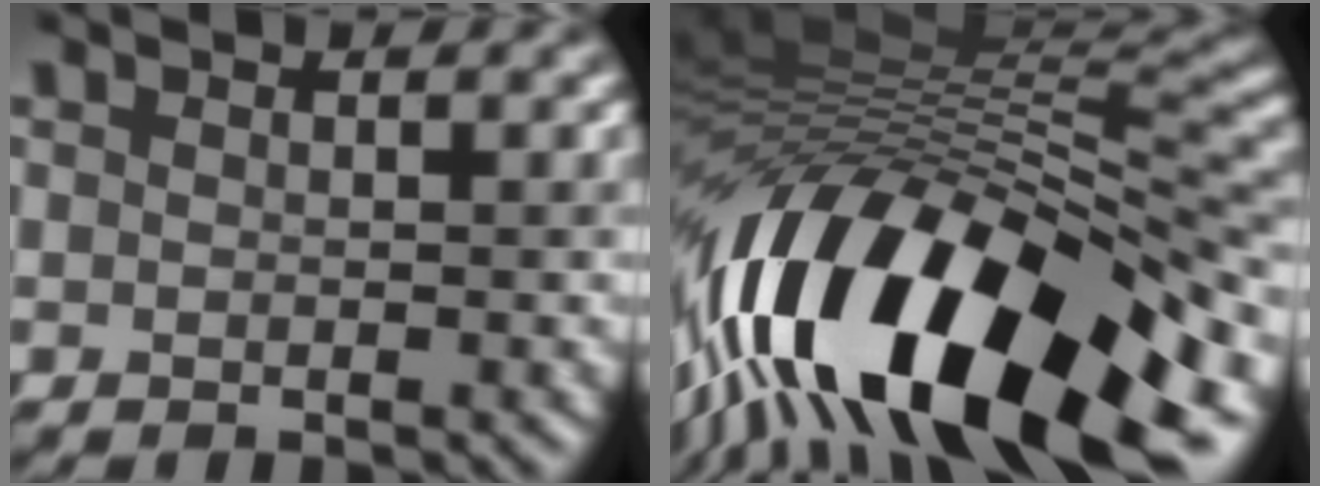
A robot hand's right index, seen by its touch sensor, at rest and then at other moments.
{"total": 17.4, "force": [-8.1, 6.5, 13.9], "torque": [-0.241, 0.011, -0.143]}